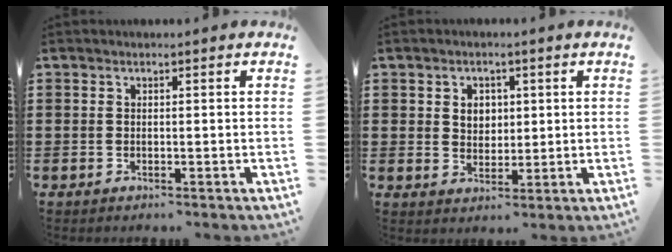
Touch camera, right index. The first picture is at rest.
{"total": 3.1, "force": [0.9, 2.6, 1.5], "torque": [-0.039, 0.010, 0.013]}